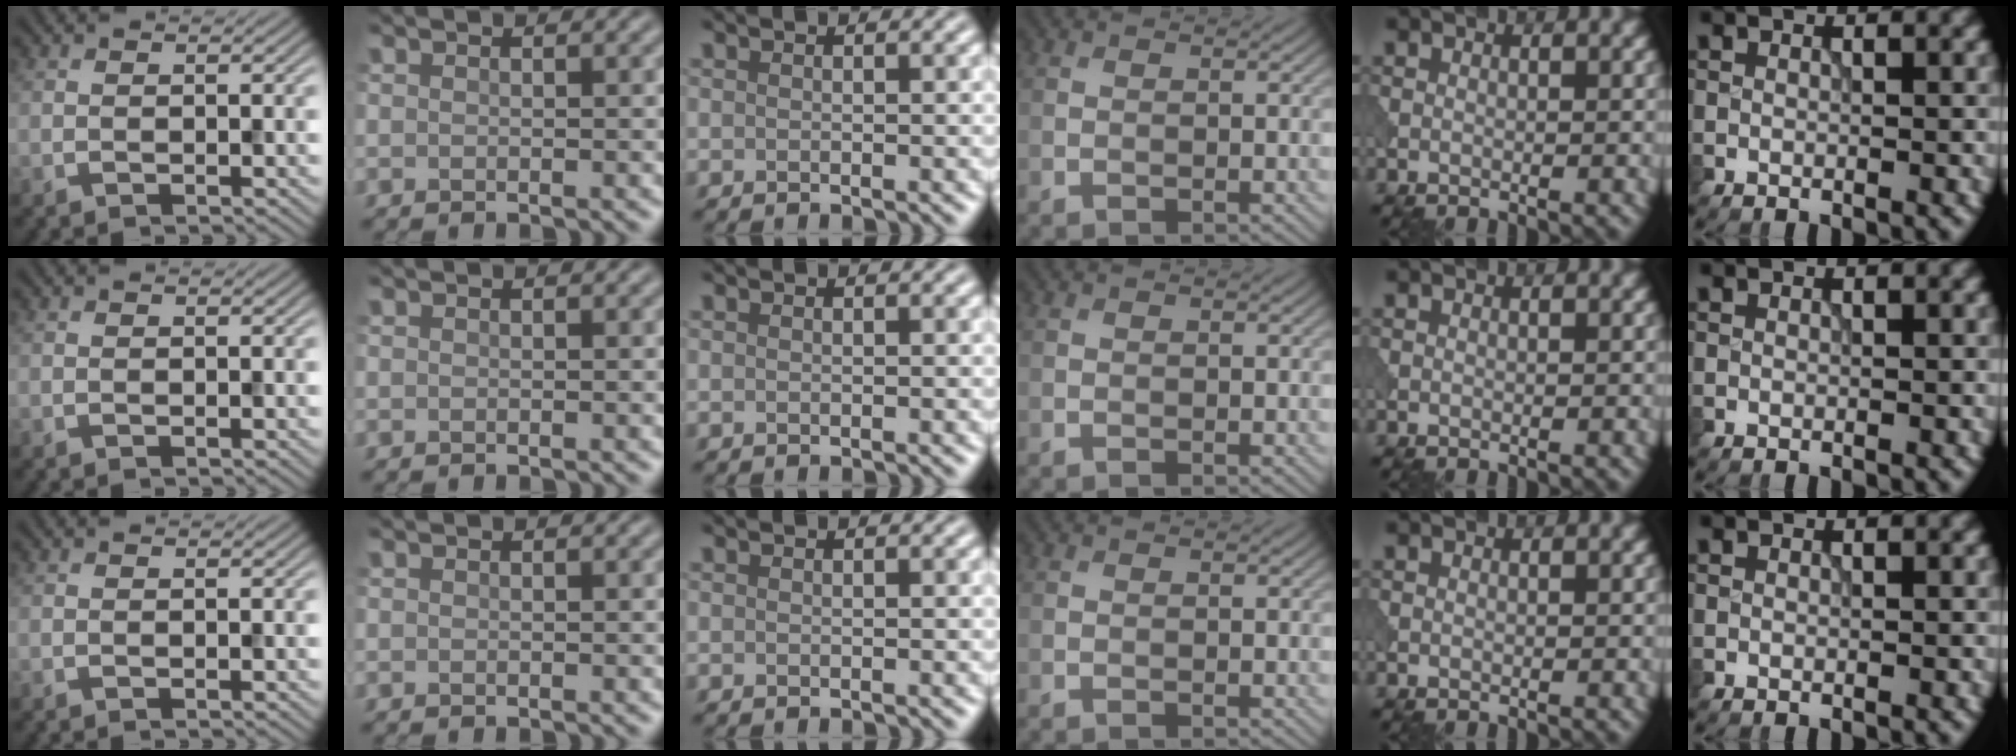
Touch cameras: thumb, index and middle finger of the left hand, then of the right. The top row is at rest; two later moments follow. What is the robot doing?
{"motion": "pour", "object": "beaker"}